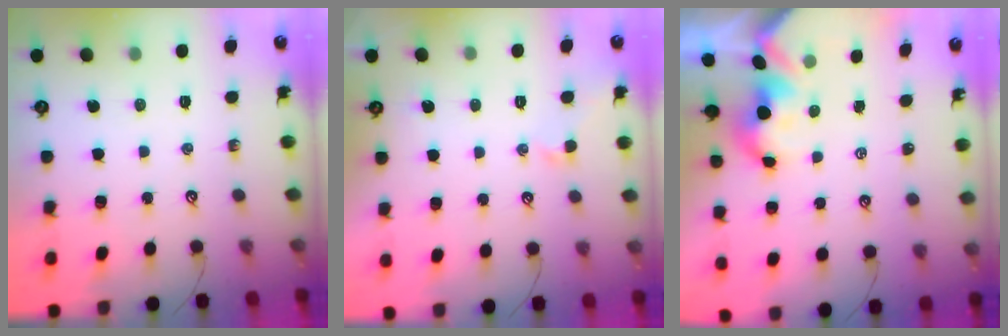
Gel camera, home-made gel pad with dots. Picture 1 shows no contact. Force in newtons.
{"total": 1.2, "press": 1.0, "slide": 0.6}
{"total": 2.7, "press": 2.7, "slide": 0.6}